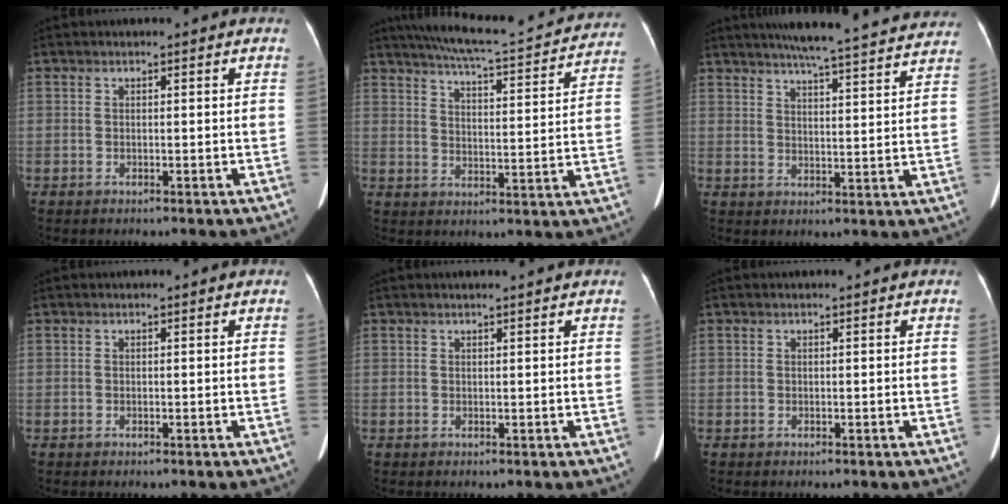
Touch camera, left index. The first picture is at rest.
{"total": 21.6, "force": [19.6, 2.5, 8.6], "torque": [-0.137, -0.008, 0.250]}
{"total": 23.4, "force": [21.3, 1.6, 9.5], "torque": [-0.144, -0.011, 0.263]}
{"total": 0.0}
{"total": 2.9, "force": [2.6, 0.0, 1.3], "torque": [-0.015, 0.015, 0.032]}
{"total": 0.5, "force": [0.5, 0.1, 0.1], "torque": [-0.004, 0.012, 0.007]}